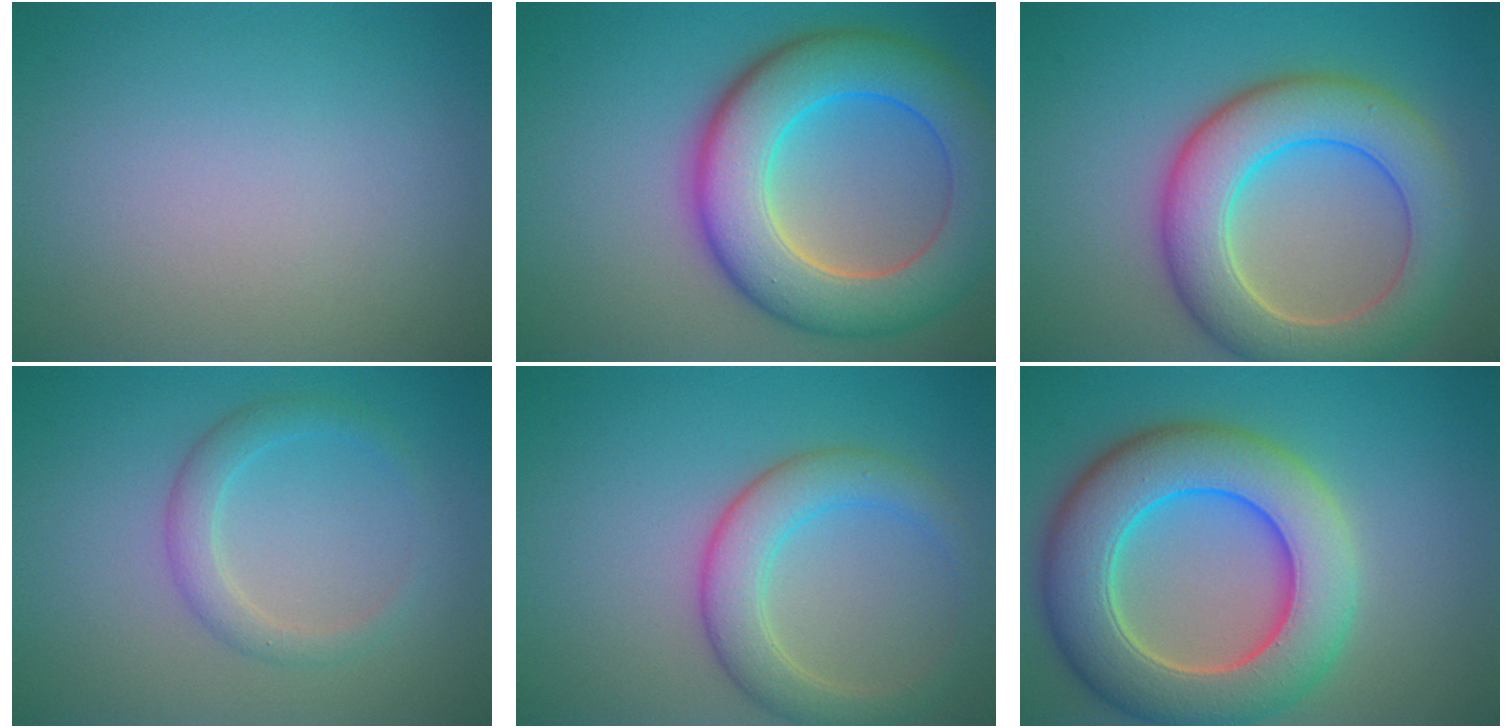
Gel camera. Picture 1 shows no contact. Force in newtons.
{"total": 10.2, "press": 10.2, "slide": 0.4}
{"total": 8.9, "press": 8.8, "slide": 0.7}
{"total": 2.4, "press": 2.3, "slide": 0.2}
{"total": 4.6, "press": 4.6, "slide": 0.3}
{"total": 10.5, "press": 10.5, "slide": 0.7}